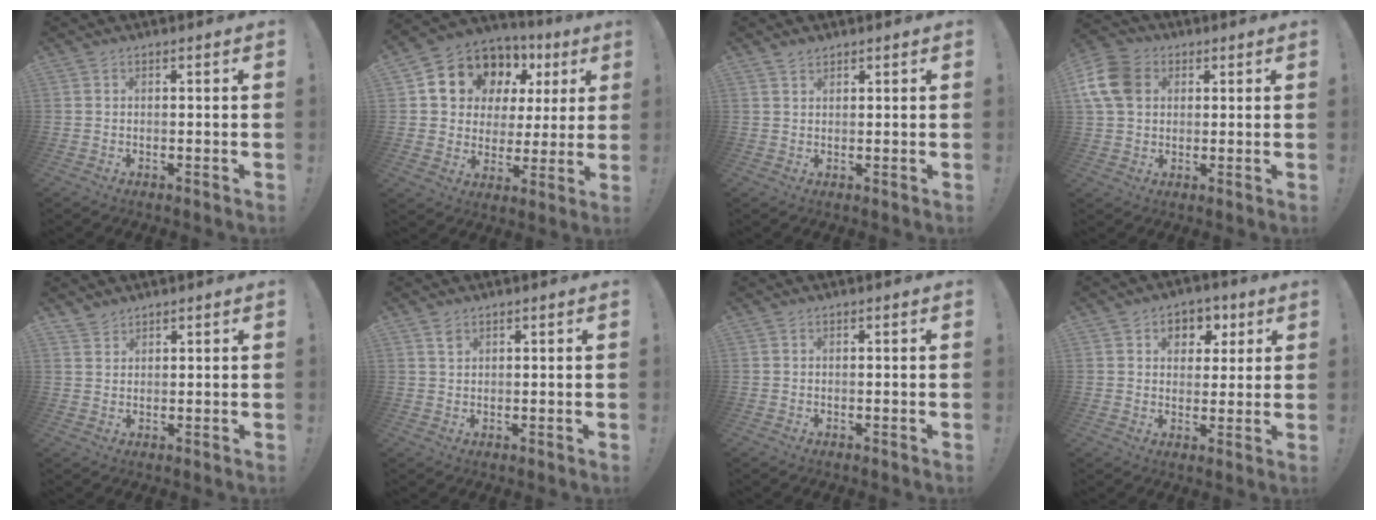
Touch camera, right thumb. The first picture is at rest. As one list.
[{"total": 11.5, "force": [7.2, 8.4, 3.3], "torque": [-0.059, -0.057, 0.143]}, {"total": 1.6, "force": [1.4, 0.6, 0.5], "torque": [-0.008, -0.007, 0.026]}, {"total": 12.5, "force": [3.3, 9.7, 7.2], "torque": [-0.139, -0.001, 0.069]}, {"total": 2.4, "force": [2.2, 0.8, 0.2], "torque": [0.000, -0.018, 0.042]}, {"total": 1.7, "force": [1.2, 1.0, 0.6], "torque": [0.001, -0.008, 0.021]}, {"total": 0.0}, {"total": 6.7, "force": [2.3, 5.9, 2.3], "torque": [-0.018, -0.011, 0.043]}]